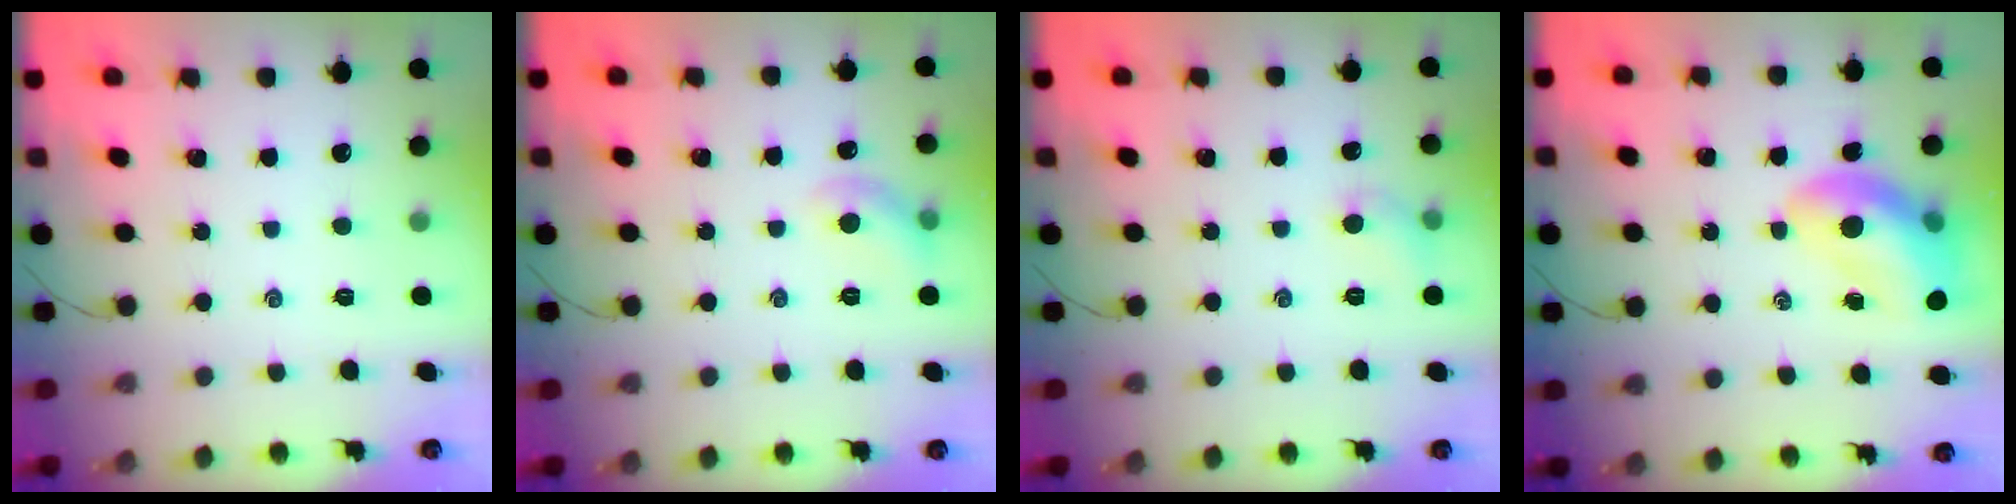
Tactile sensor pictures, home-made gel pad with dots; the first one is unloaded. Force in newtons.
{"total": 6.0, "press": 5.9, "slide": 1.2}
{"total": 5.3, "press": 5.1, "slide": 1.4}
{"total": 13.8, "press": 13.2, "slide": 4.1}